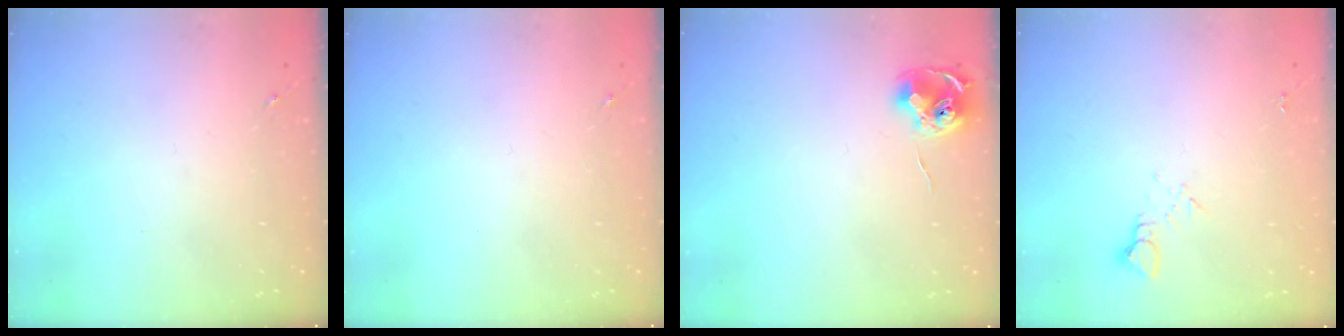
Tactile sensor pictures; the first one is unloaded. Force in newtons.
{"total": 0.0}
{"total": 8.4, "press": 8.4, "slide": 0.4}
{"total": 2.7, "press": 2.7, "slide": 0.2}